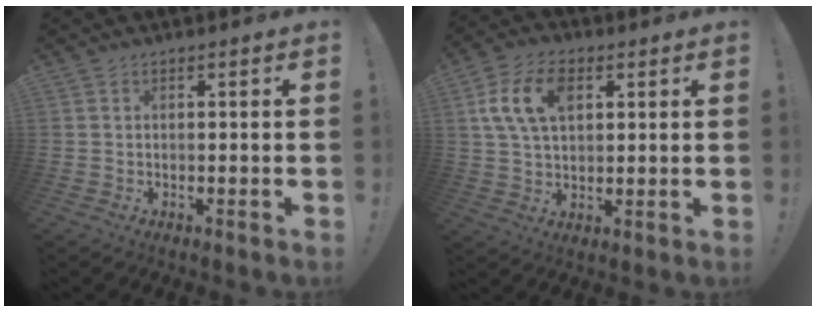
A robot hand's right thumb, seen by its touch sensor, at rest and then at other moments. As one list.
[{"total": 12.9, "force": [4.1, 8.5, 8.8], "torque": [-0.162, 0.007, 0.077]}]